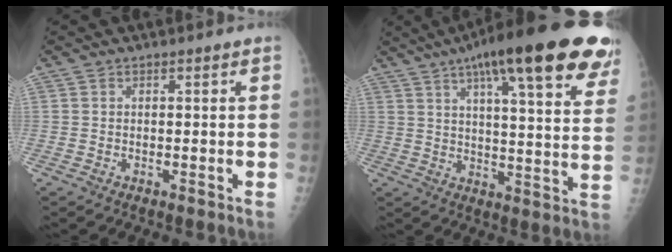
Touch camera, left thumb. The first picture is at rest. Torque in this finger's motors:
{"motor_torque": [0.28, 0.26, 1.60, -1.17, 0.16]}